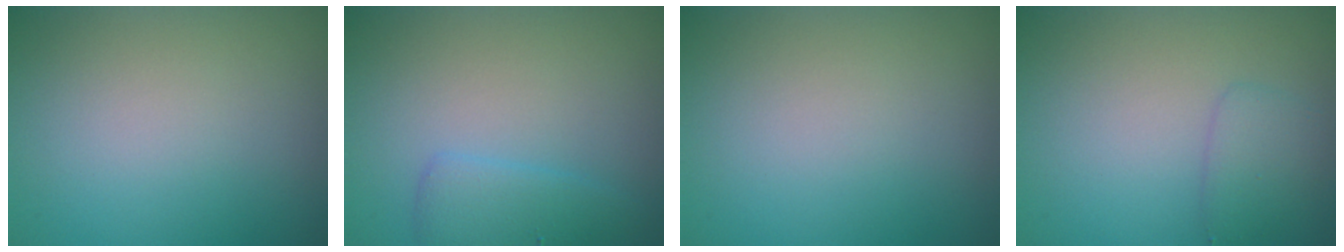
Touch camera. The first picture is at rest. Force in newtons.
{"total": 2.4, "press": 2.4, "slide": 0.3}
{"total": 0.0}
{"total": 1.7, "press": 1.7, "slide": 0.1}